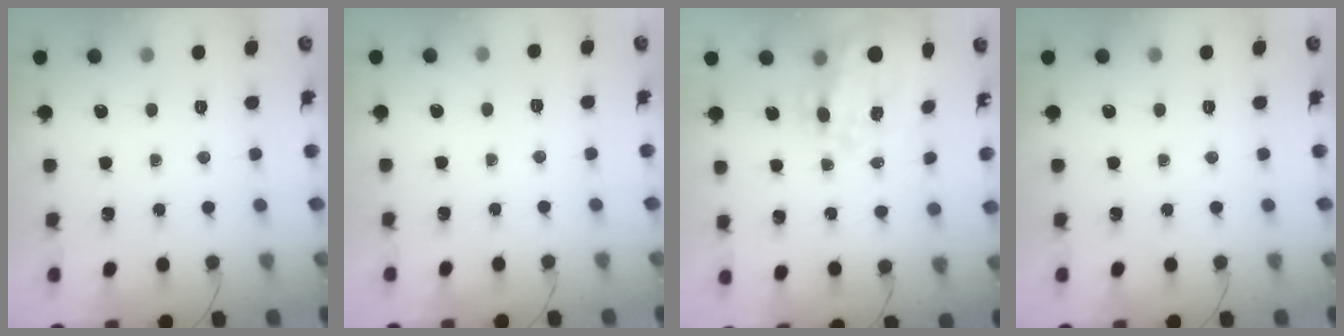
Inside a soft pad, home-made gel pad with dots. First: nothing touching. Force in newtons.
{"total": 4.7, "press": 4.4, "slide": 1.5}
{"total": 11.4, "press": 10.9, "slide": 3.1}
{"total": 0.0}